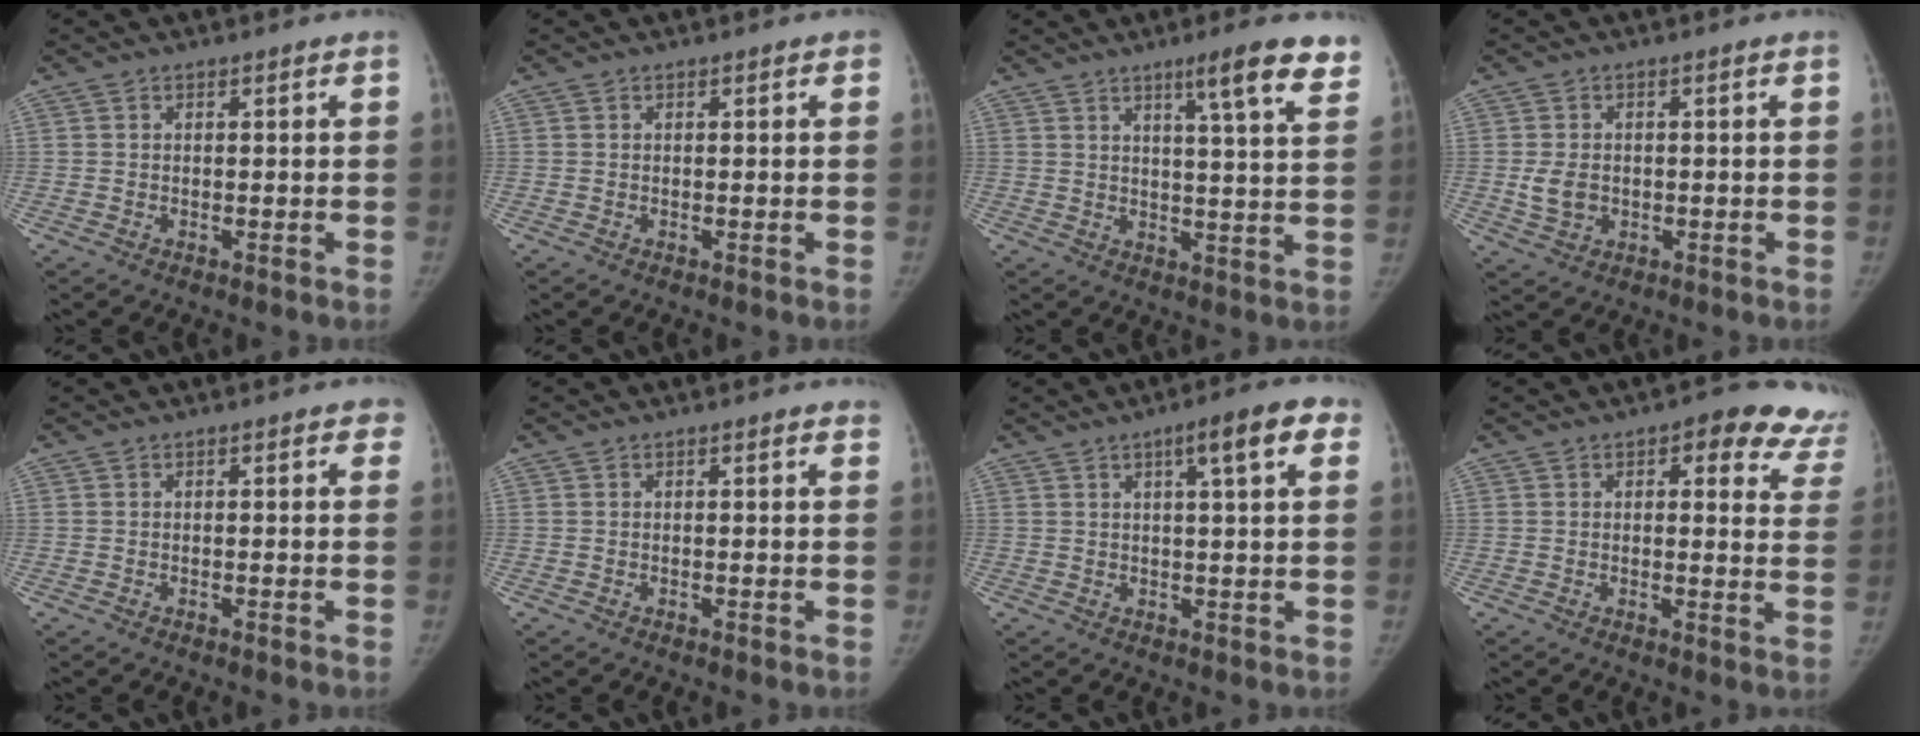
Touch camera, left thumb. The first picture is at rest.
{"total": 0.7, "force": [0.3, 0.3, 0.5], "torque": [-0.006, 0.002, 0.001]}
{"total": 10.6, "force": [7.0, 0.8, 7.9], "torque": [-0.096, -0.036, 0.089]}
{"total": 4.3, "force": [-0.4, 3.3, 2.7], "torque": [-0.045, -0.001, -0.001]}
{"total": 1.6, "force": [0.8, 0.9, 1.0], "torque": [0.006, 0.001, 0.002]}
{"total": 1.4, "force": [1.2, 0.4, 0.5], "torque": [-0.004, 0.000, 0.008]}
{"total": 7.8, "force": [3.6, 1.4, 6.8], "torque": [-0.088, 0.002, 0.046]}
{"total": 14.0, "force": [9.4, 6.0, 8.4], "torque": [-0.038, -0.029, 0.087]}